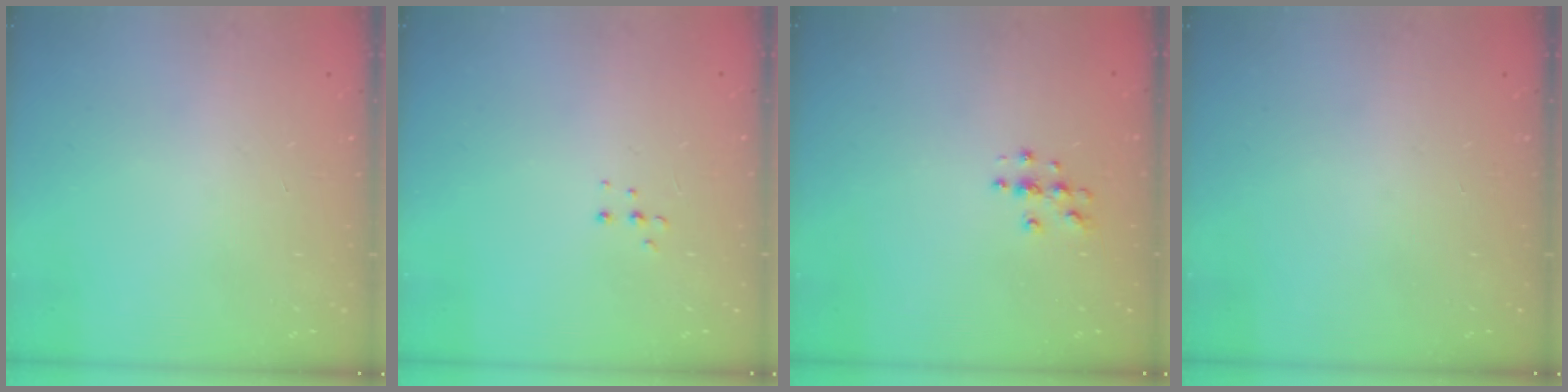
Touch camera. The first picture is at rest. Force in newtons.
{"total": 4.0, "press": 3.9, "slide": 0.8}
{"total": 3.6, "press": 3.6, "slide": 0.4}
{"total": 0.0}